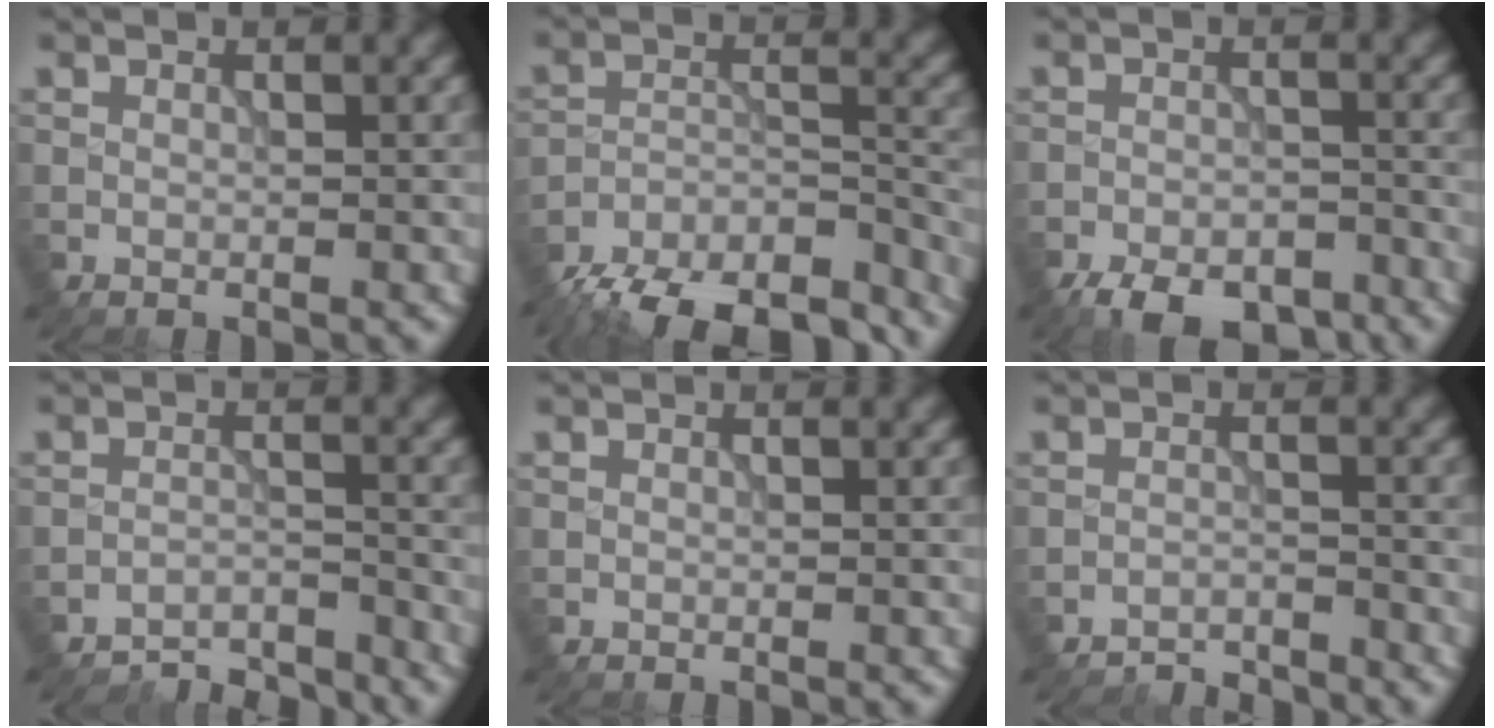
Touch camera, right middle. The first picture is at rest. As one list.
[{"total": 16.7, "force": [-15.2, 5.1, 4.7], "torque": [-0.064, -0.010, -0.194]}, {"total": 5.8, "force": [-4.6, 2.4, 2.8], "torque": [-0.036, -0.007, -0.076]}, {"total": 3.9, "force": [-3.9, 0.6, 0.5], "torque": [-0.005, 0.004, -0.068]}, {"total": 0.0}, {"total": 2.5, "force": [-2.5, 0.2, 0.2], "torque": [0.003, 0.003, -0.047]}]